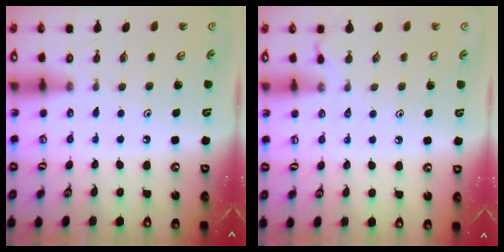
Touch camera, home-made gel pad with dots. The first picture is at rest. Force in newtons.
{"total": 3.3, "press": 3.2, "slide": 0.6}